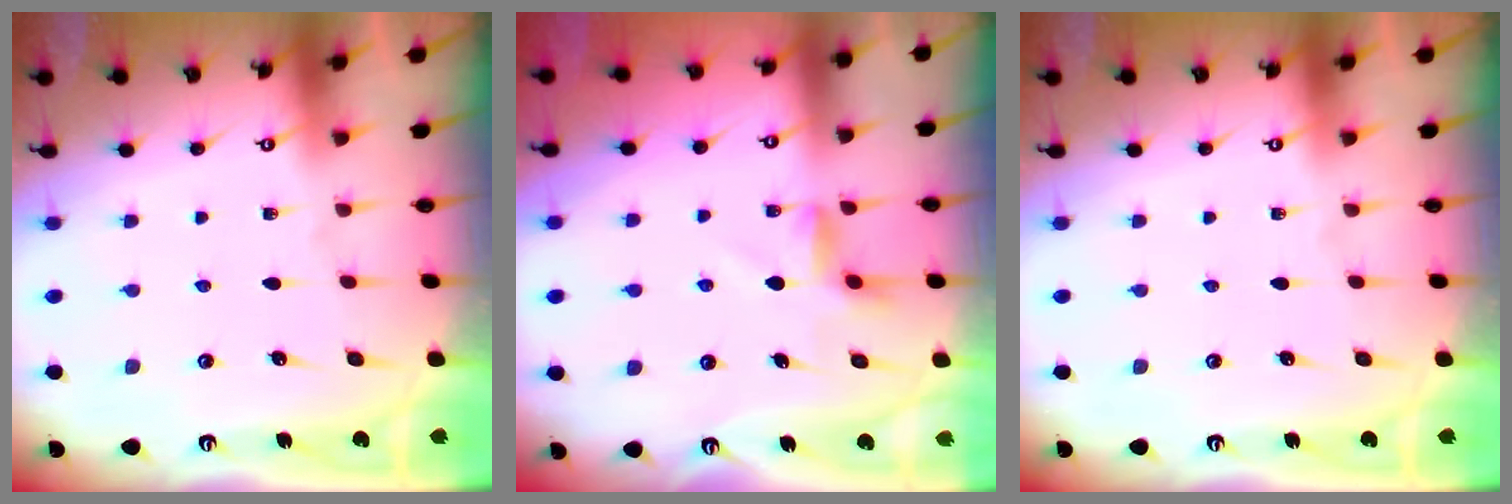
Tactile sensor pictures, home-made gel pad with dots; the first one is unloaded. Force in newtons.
{"total": 3.5, "press": 3.5, "slide": 0.4}
{"total": 0.0}